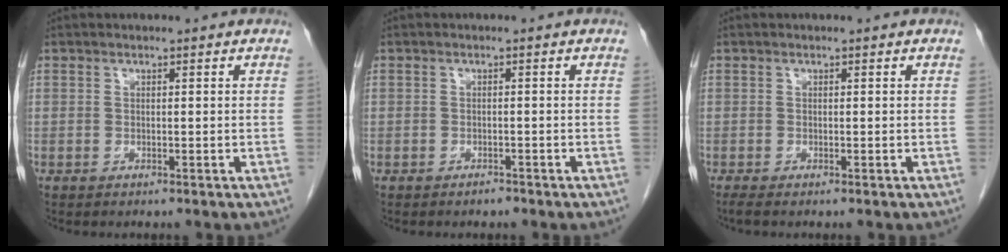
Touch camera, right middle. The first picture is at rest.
{"total": 0.8, "force": [-0.7, 0.3, 0.2], "torque": [-0.006, 0.000, -0.010]}
{"total": 0.7, "force": [-0.5, -0.1, 0.4], "torque": [-0.011, -0.001, -0.008]}